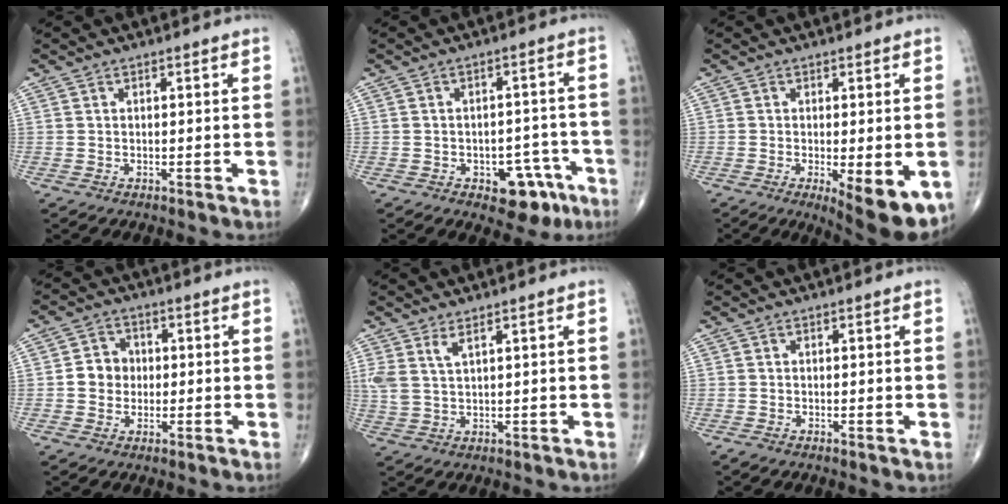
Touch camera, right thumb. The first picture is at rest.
{"total": 8.7, "force": [-4.6, 5.0, 5.4], "torque": [-0.033, 0.042, -0.053]}
{"total": 10.8, "force": [-4.0, 3.6, 9.4], "torque": [-0.124, -0.018, -0.051]}
{"total": 5.3, "force": [-0.1, 4.8, 2.3], "torque": [-0.016, 0.011, -0.009]}
{"total": 4.0, "force": [2.2, 1.3, 3.1], "torque": [-0.076, -0.007, 0.055]}
{"total": 1.0, "force": [-0.5, 0.4, 0.8], "torque": [-0.019, -0.005, -0.013]}